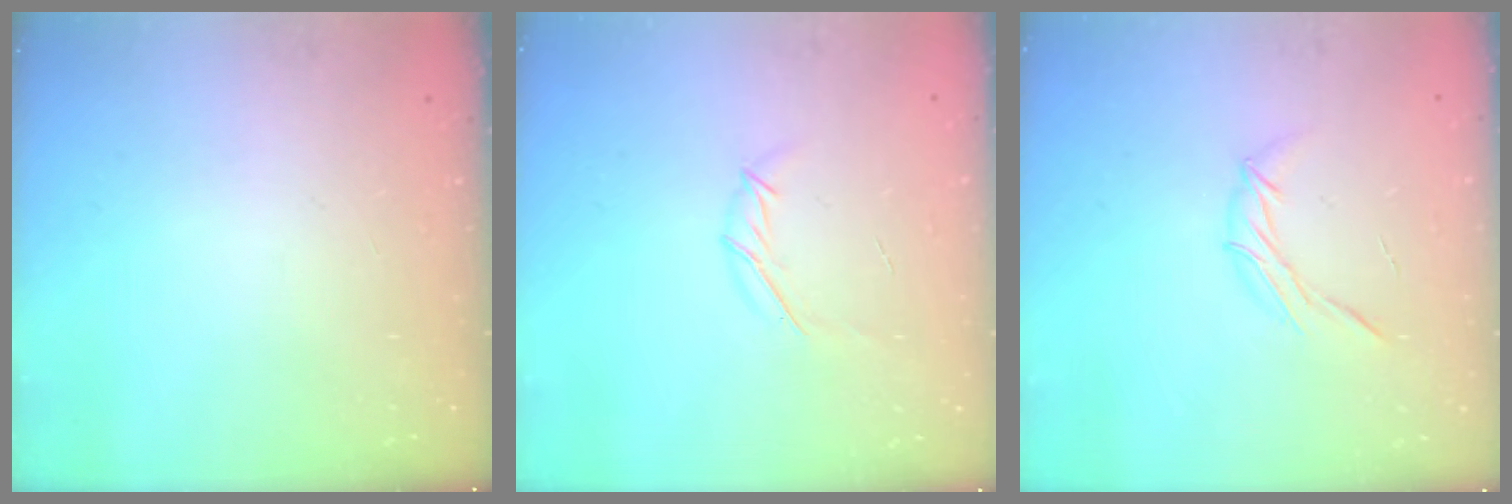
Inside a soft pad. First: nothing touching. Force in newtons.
{"total": 5.0, "press": 4.9, "slide": 1.2}
{"total": 6.4, "press": 6.2, "slide": 1.4}